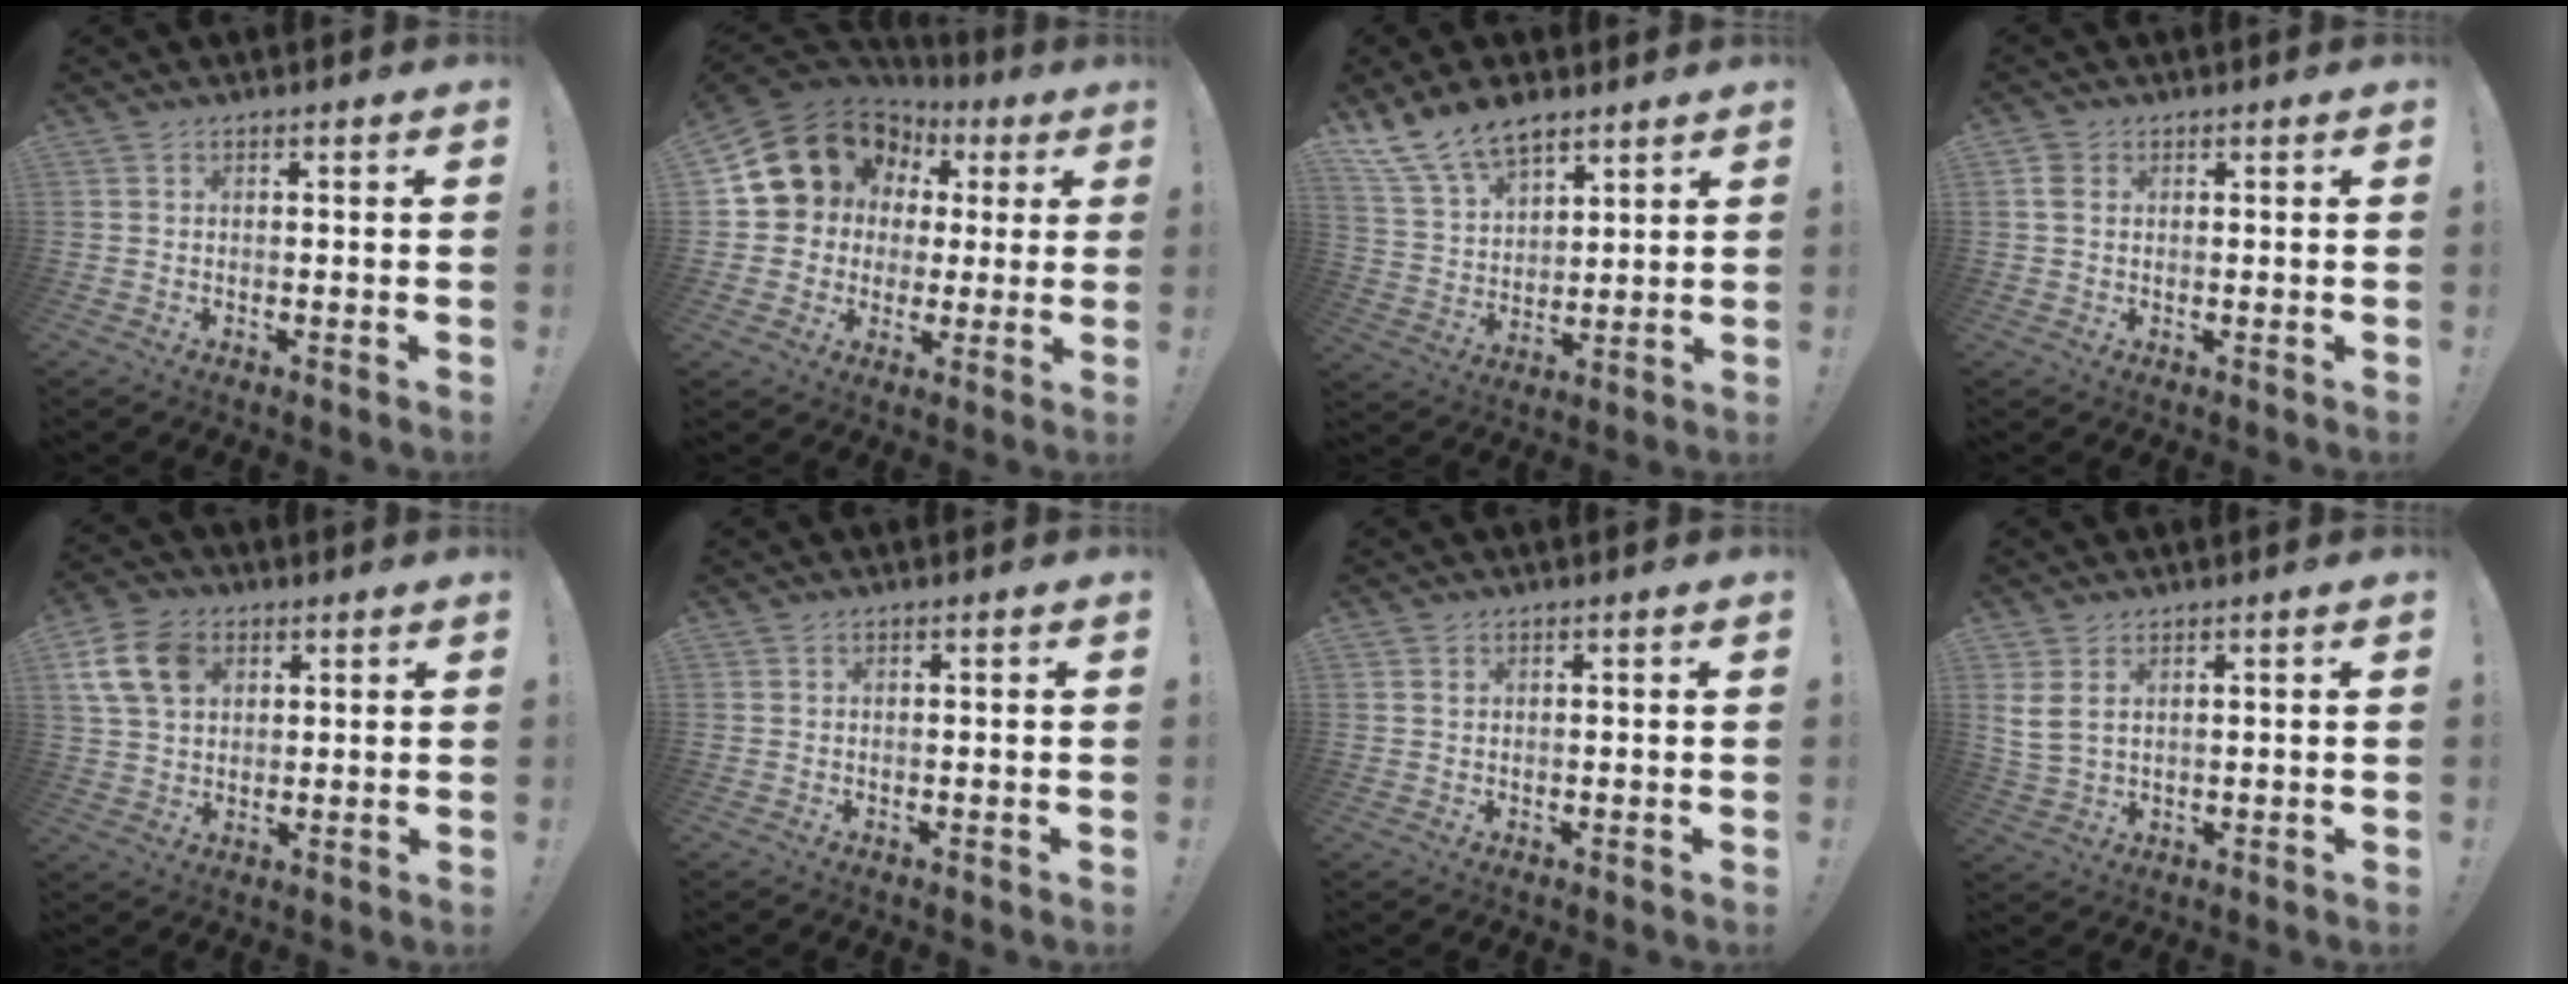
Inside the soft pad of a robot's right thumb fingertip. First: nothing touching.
{"total": 14.0, "force": [6.1, 11.7, 4.7], "torque": [-0.070, -0.036, 0.137]}
{"total": 13.4, "force": [10.1, 6.8, 5.5], "torque": [-0.117, -0.059, 0.195]}
{"total": 3.1, "force": [0.9, 2.4, 1.7], "torque": [-0.026, 0.004, 0.017]}
{"total": 12.3, "force": [5.1, 8.8, 7.0], "torque": [-0.136, -0.010, 0.102]}
{"total": 0.0}
{"total": 0.7, "force": [0.5, 0.4, 0.3], "torque": [0.001, -0.002, 0.008]}
{"total": 5.1, "force": [2.4, 2.8, 3.5], "torque": [-0.061, -0.010, 0.047]}